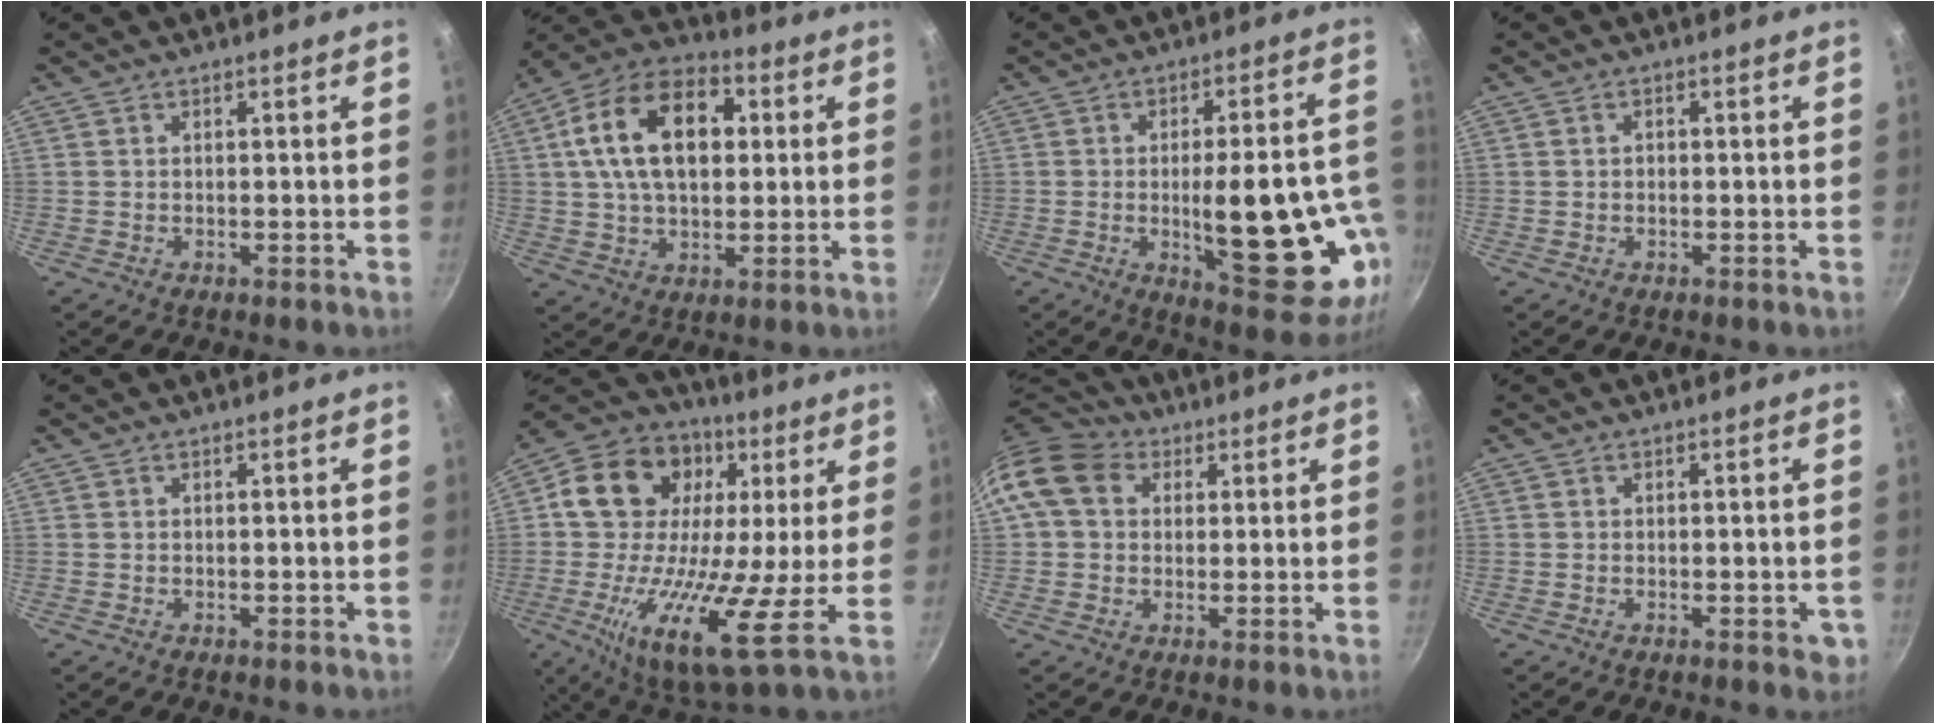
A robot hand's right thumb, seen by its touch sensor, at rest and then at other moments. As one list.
[{"total": 19.1, "force": [4.0, 12.1, 14.2], "torque": [-0.218, 0.020, 0.052]}, {"total": 22.6, "force": [-4.4, 8.0, 20.6], "torque": [-0.249, 0.006, -0.046]}, {"total": 0.9, "force": [0.0, 0.7, 0.5], "torque": [-0.007, 0.005, 0.000]}, {"total": 0.0}, {"total": 25.8, "force": [3.2, 15.1, 20.6], "torque": [-0.353, 0.000, 0.025]}, {"total": 11.9, "force": [3.6, 9.5, 6.2], "torque": [-0.102, 0.019, 0.049]}, {"total": 2.7, "force": [-0.7, 1.4, 2.2], "torque": [-0.018, -0.003, -0.011]}]